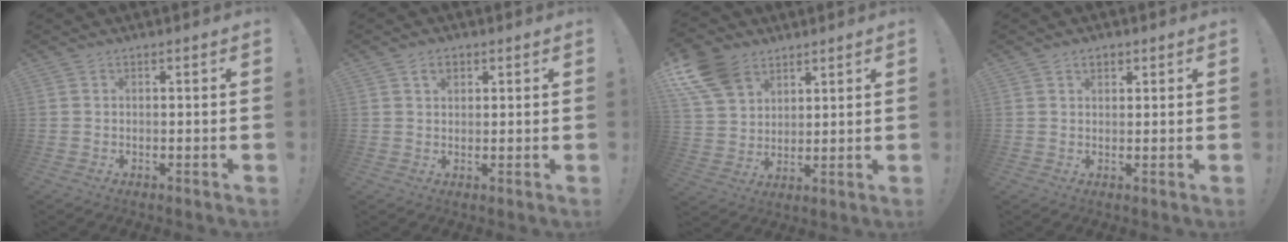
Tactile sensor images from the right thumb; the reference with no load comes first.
{"total": 2.9, "force": [1.3, 1.9, 1.7], "torque": [-0.022, 0.001, 0.020]}
{"total": 12.8, "force": [7.5, 8.7, 5.6], "torque": [-0.111, -0.037, 0.151]}
{"total": 2.2, "force": [1.3, 1.4, 1.1], "torque": [-0.017, -0.002, 0.022]}